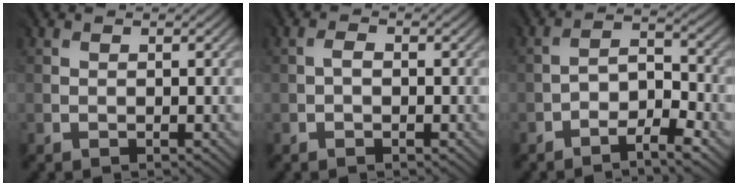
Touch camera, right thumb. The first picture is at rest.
{"total": 1.1, "force": [-0.2, 0.7, 0.8], "torque": [-0.015, 0.001, -0.003]}
{"total": 5.9, "force": [-4.0, 1.9, 3.9], "torque": [-0.058, 0.004, -0.072]}